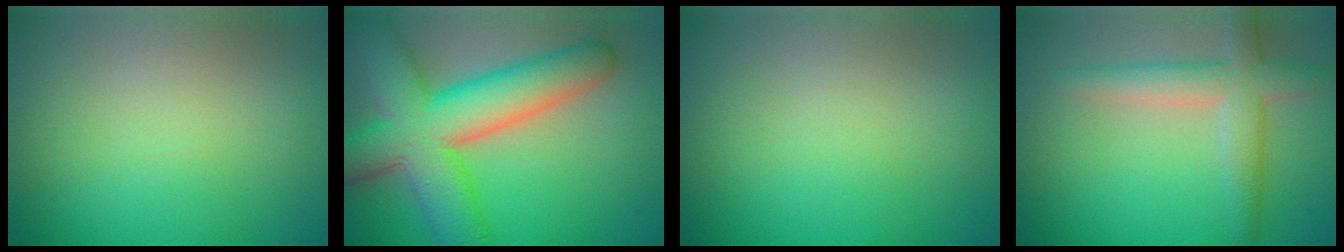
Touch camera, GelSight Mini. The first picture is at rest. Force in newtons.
{"total": 11.9, "press": 11.9, "slide": 0.6}
{"total": 0.0}
{"total": 4.4, "press": 4.4, "slide": 0.3}